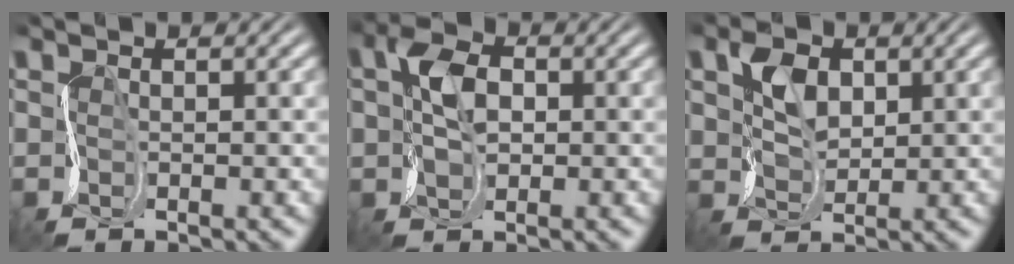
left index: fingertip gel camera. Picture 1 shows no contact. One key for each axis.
{"total": 3.6, "fx": 0.7, "fy": 2.4, "fz": 2.7, "tx": -0.053, "ty": 0.012, "tz": 0.004}
{"total": 2.6, "fx": 1.5, "fy": 1.6, "fz": 1.5, "tx": -0.039, "ty": 0.010, "tz": 0.026}